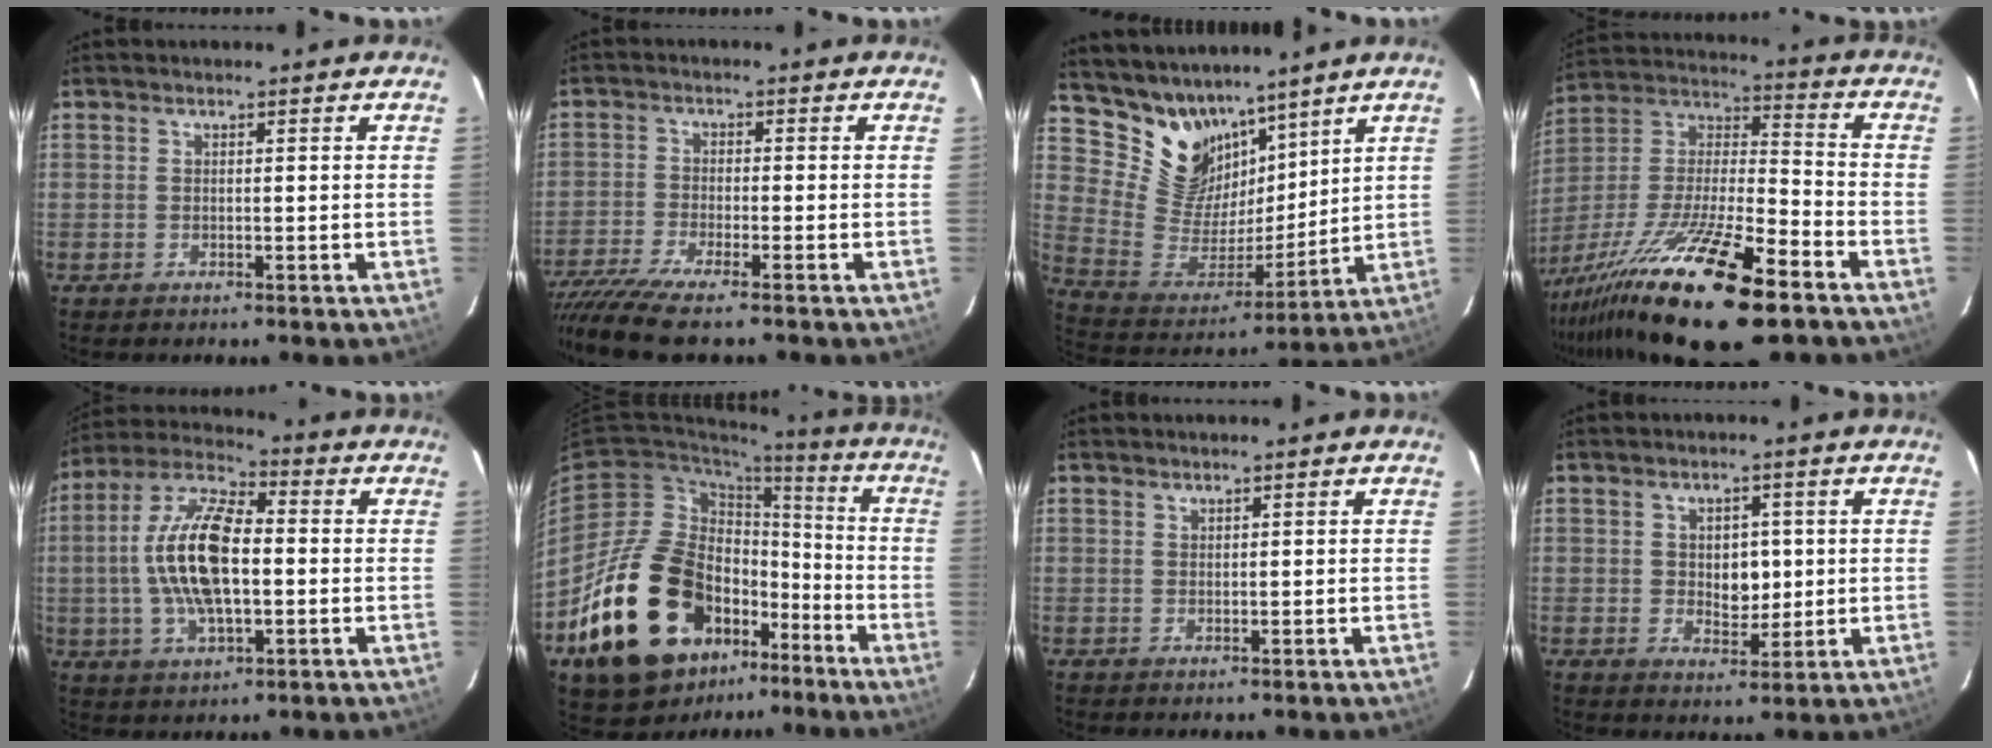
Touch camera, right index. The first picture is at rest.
{"total": 10.0, "force": [-8.3, 0.5, 5.5], "torque": [-0.136, -0.042, -0.154]}
{"total": 14.8, "force": [11.5, 8.1, 4.6], "torque": [-0.107, -0.005, 0.235]}
{"total": 26.4, "force": [-17.4, 5.4, 19.2], "torque": [-0.364, -0.043, -0.304]}
{"total": 15.3, "force": [-0.6, 6.3, 13.9], "torque": [-0.281, 0.012, -0.016]}
{"total": 25.6, "force": [-12.2, 15.1, 16.7], "torque": [-0.328, -0.004, -0.191]}
{"total": 0.6, "force": [0.6, 0.2, 0.0], "torque": [0.001, 0.000, 0.012]}
{"total": 5.2, "force": [0.5, 3.8, 3.5], "torque": [-0.053, 0.002, 0.014]}